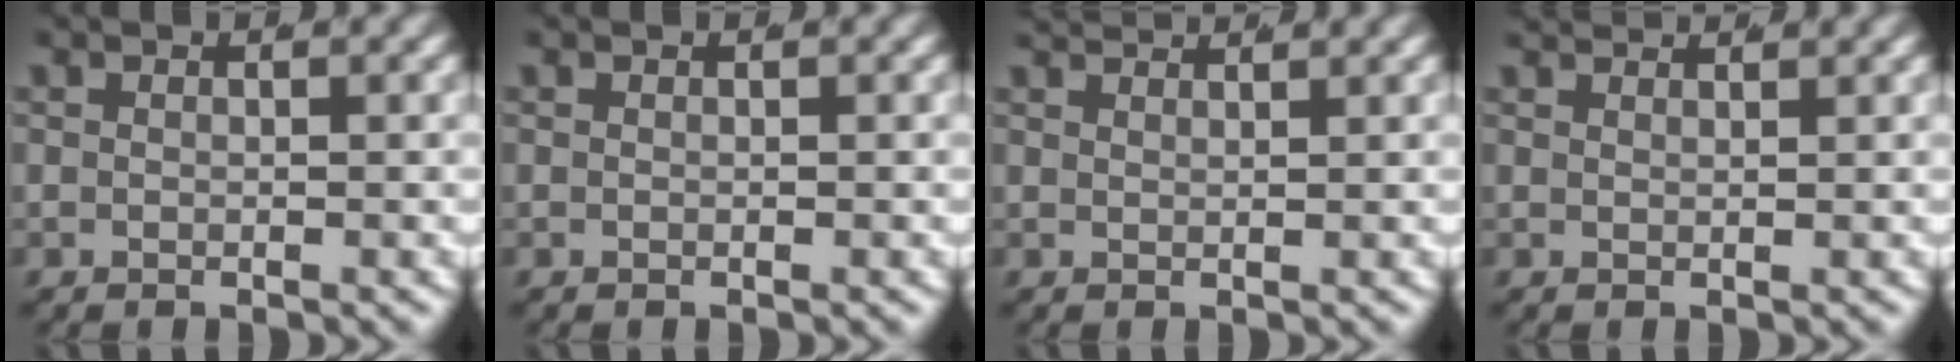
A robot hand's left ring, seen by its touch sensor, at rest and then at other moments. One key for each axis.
{"total": 0.0}
{"total": 2.4, "fx": 2.3, "fy": -0.5, "fz": 0.5, "tx": -0.003, "ty": 0.002, "tz": 0.040}
{"total": 2.0, "fx": 1.9, "fy": -0.6, "fz": 0.3, "tx": 0.002, "ty": 0.001, "tz": 0.032}